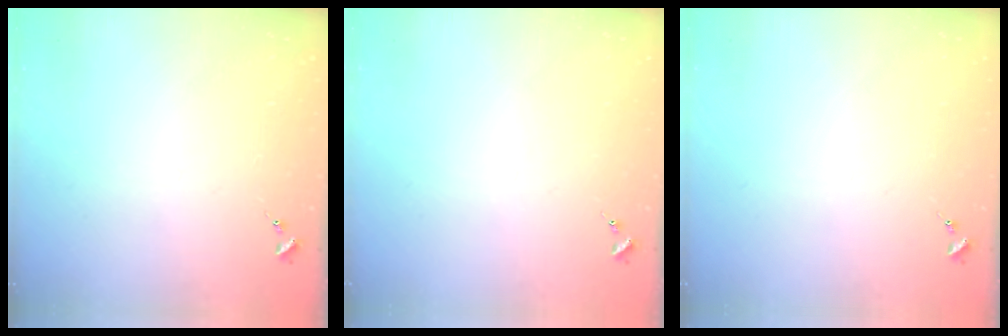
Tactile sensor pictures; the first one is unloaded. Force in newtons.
{"total": 0.0}
{"total": 0.0}